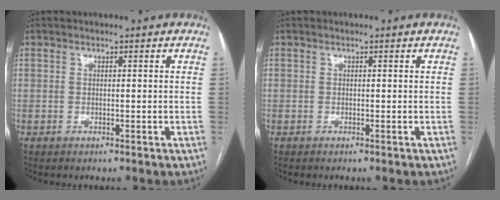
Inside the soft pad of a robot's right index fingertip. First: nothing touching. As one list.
[{"total": 0.0}]